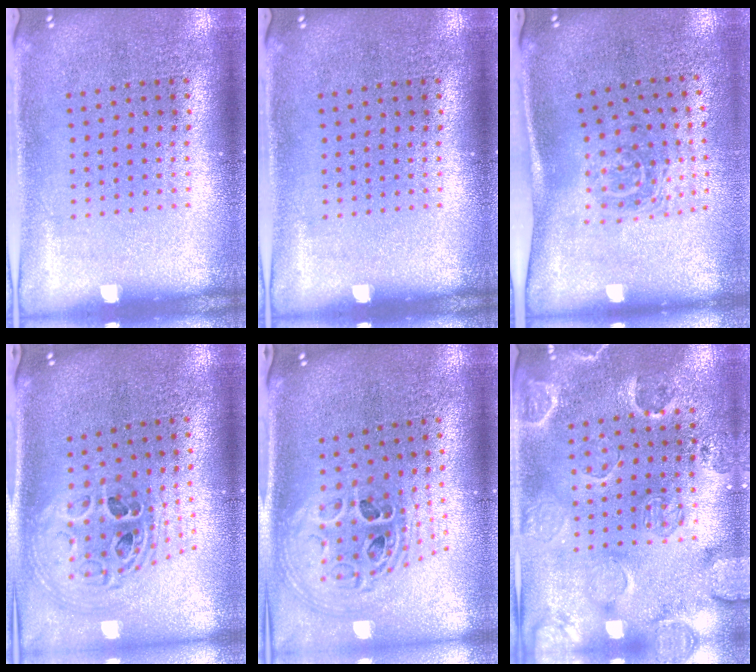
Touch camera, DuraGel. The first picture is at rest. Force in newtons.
{"total": 0.0}
{"total": 1.7, "press": 1.1, "slide": 1.3}
{"total": 1.5, "press": 1.4, "slide": 0.7}
{"total": 1.8, "press": 1.5, "slide": 1.0}
{"total": 2.4, "press": 2.1, "slide": 1.3}